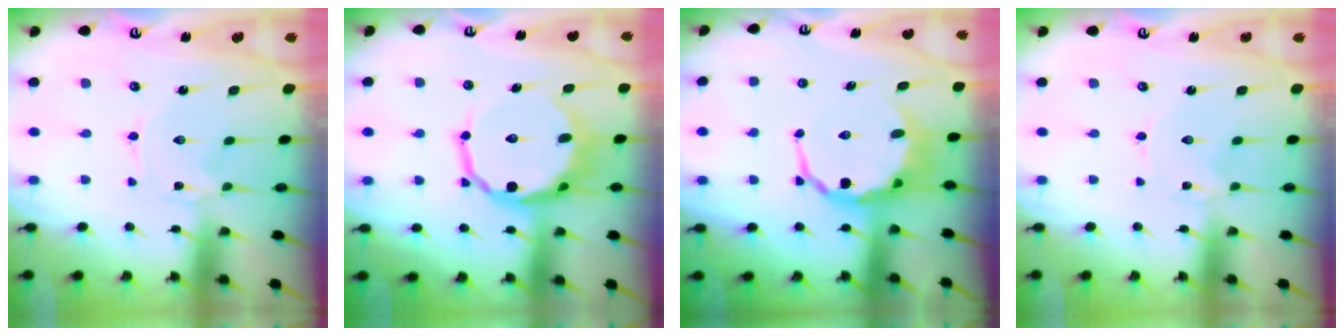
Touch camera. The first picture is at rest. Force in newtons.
{"total": 13.9, "press": 13.4, "slide": 3.9}
{"total": 8.3, "press": 8.1, "slide": 1.8}
{"total": 0.0}